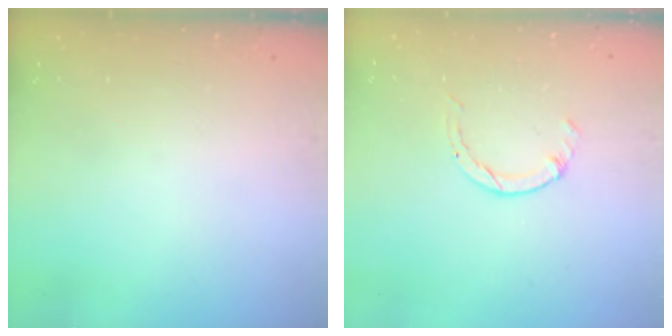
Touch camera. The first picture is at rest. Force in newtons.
{"total": 0.5, "press": 0.5, "slide": 0.1}